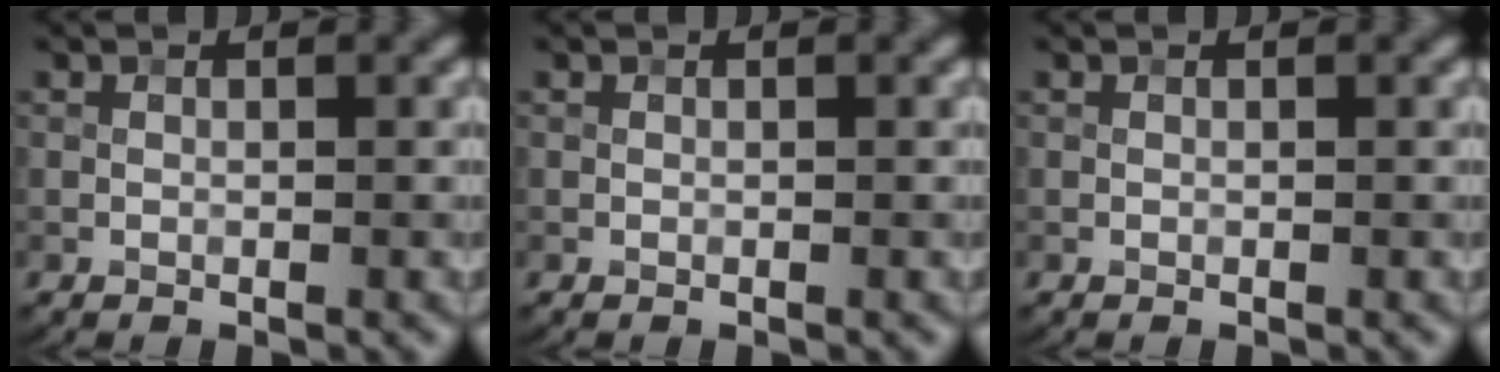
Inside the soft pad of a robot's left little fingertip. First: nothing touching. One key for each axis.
{"total": 0.0}
{"total": 0.0}